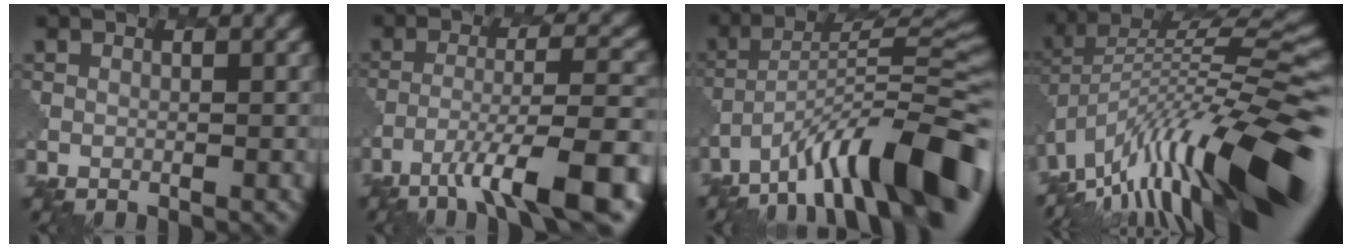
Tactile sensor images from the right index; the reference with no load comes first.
{"total": 10.0, "force": [-5.8, 2.1, 7.8], "torque": [-0.132, 0.003, -0.095]}
{"total": 13.6, "force": [-8.3, 3.6, 10.2], "torque": [-0.156, 0.019, -0.135]}
{"total": 15.4, "force": [-6.8, 4.1, 13.2], "torque": [-0.233, 0.026, -0.126]}